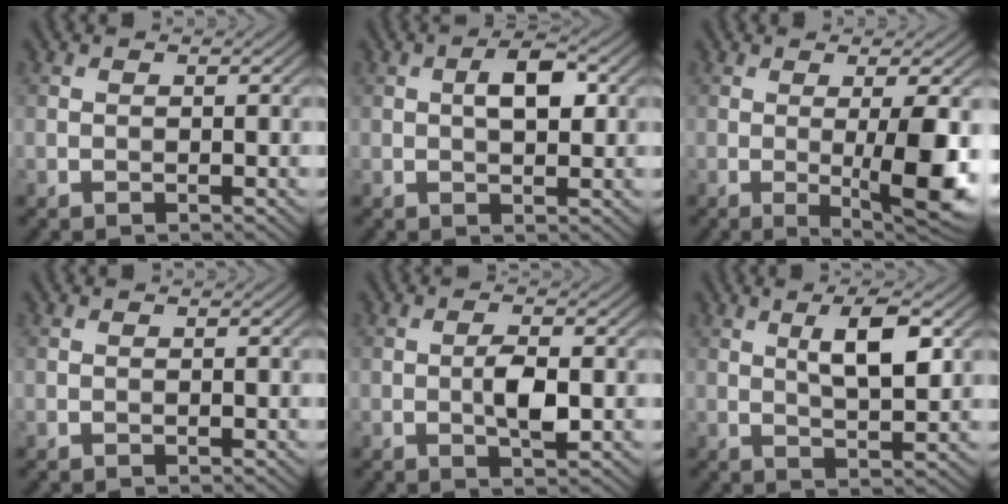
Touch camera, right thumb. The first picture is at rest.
{"total": 4.3, "force": [0.8, 1.8, 3.8], "torque": [-0.068, 0.005, 0.011]}
{"total": 8.3, "force": [-0.8, 1.4, 8.1], "torque": [-0.125, -0.003, -0.011]}
{"total": 0.0}
{"total": 3.5, "force": [-0.4, 1.1, 3.3], "torque": [-0.061, 0.002, -0.006]}
{"total": 6.1, "force": [2.0, 1.7, 5.5], "torque": [-0.095, -0.001, 0.036]}